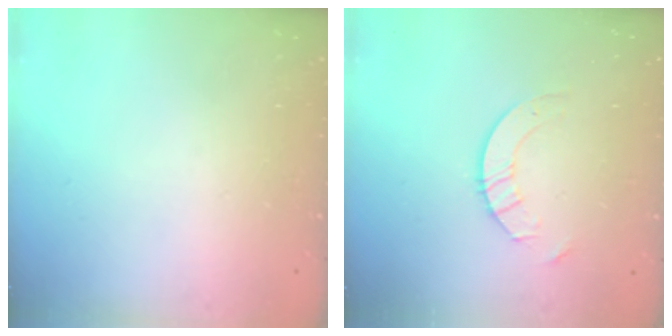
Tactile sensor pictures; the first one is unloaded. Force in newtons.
{"total": 4.9, "press": 4.9, "slide": 0.5}